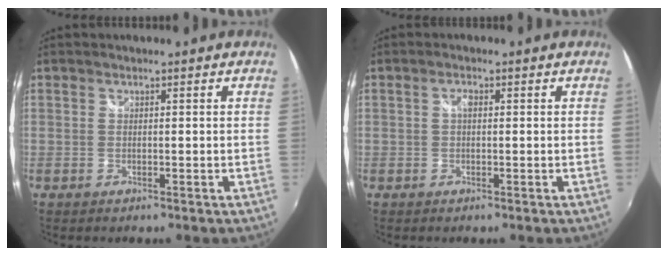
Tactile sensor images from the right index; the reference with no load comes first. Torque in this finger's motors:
{"motor_torque": [0.14, -0.05, 0.06, 0.03]}